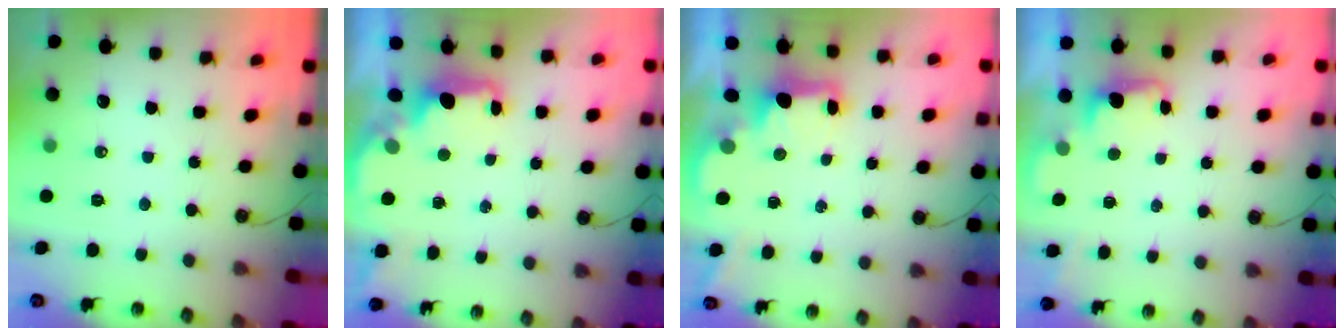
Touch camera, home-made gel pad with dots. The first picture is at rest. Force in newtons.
{"total": 1.6, "press": 1.5, "slide": 0.6}
{"total": 2.2, "press": 2.0, "slide": 0.8}
{"total": 1.3, "press": 1.0, "slide": 0.9}